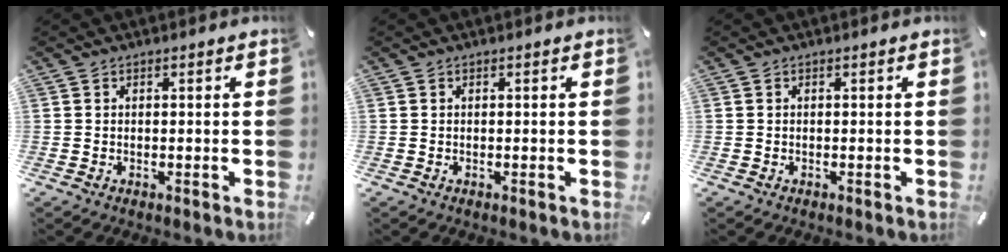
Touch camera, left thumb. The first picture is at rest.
{"total": 0.0}
{"total": 0.0}